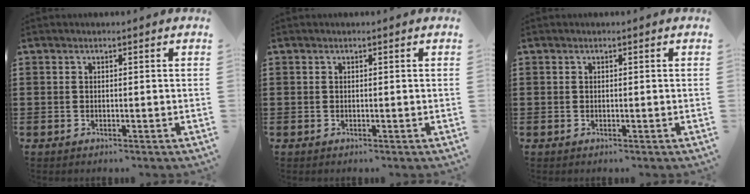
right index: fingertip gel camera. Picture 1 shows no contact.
{"total": 0.0}
{"total": 0.0}